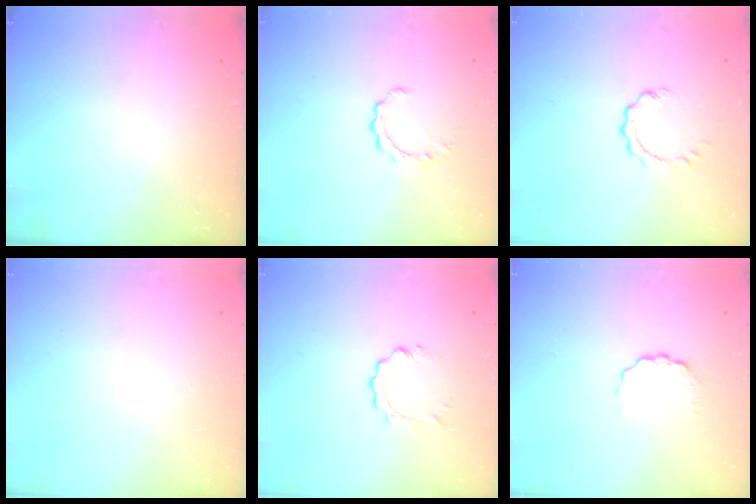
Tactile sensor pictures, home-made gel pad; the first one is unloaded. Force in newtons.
{"total": 2.7, "press": 2.7, "slide": 0.0}
{"total": 2.8, "press": 2.8, "slide": 0.3}
{"total": 0.0}
{"total": 2.1, "press": 2.1, "slide": 0.2}
{"total": 2.7, "press": 2.7, "slide": 0.3}